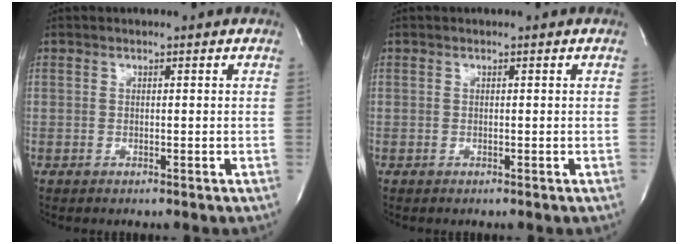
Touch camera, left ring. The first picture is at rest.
{"total": 0.0}